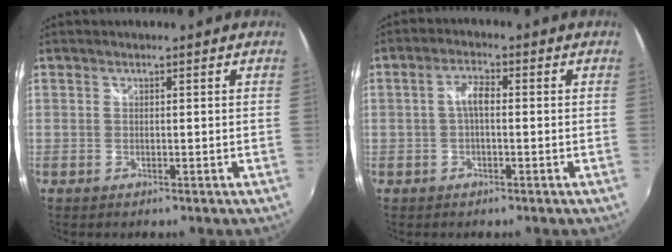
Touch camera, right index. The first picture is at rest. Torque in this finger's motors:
{"motor_torque": [1.10, 0.17, 0.33, 0.08]}